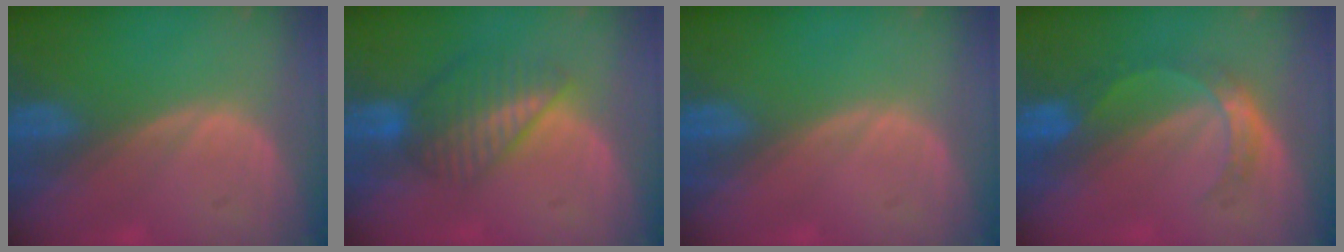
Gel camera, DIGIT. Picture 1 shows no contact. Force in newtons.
{"total": 6.8, "press": 5.9, "slide": 3.4}
{"total": 0.0}
{"total": 5.0, "press": 4.5, "slide": 2.2}